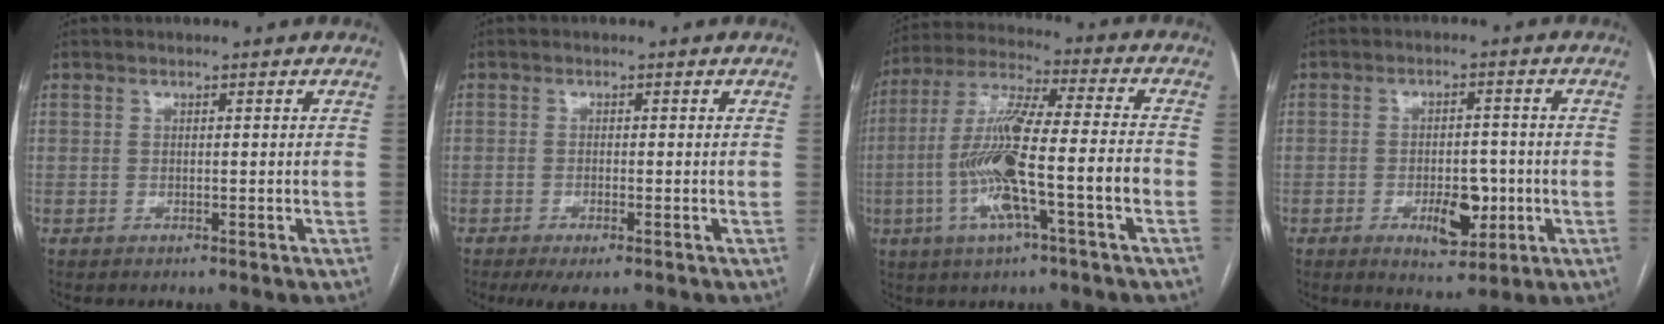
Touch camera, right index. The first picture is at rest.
{"total": 3.5, "force": [-2.2, 0.8, 2.7], "torque": [-0.045, -0.007, -0.032]}
{"total": 15.2, "force": [-4.1, 0.9, 14.6], "torque": [-0.283, 0.004, -0.077]}
{"total": 6.8, "force": [-2.1, 3.2, 5.6], "torque": [-0.081, 0.002, -0.023]}